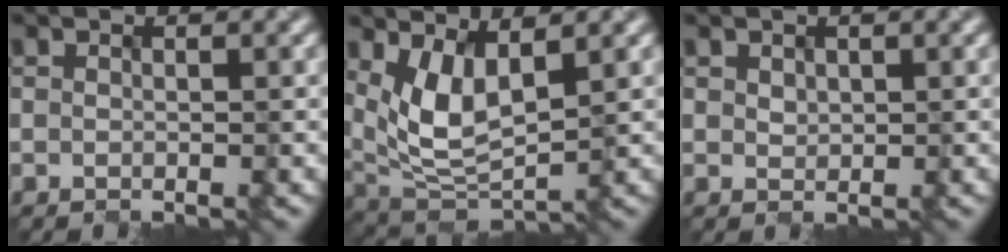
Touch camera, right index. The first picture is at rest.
{"total": 4.7, "force": [1.6, 2.1, 3.9], "torque": [-0.095, -0.015, 0.044]}
{"total": 0.5, "force": [0.3, 0.4, -0.1], "torque": [-0.002, -0.003, 0.018]}